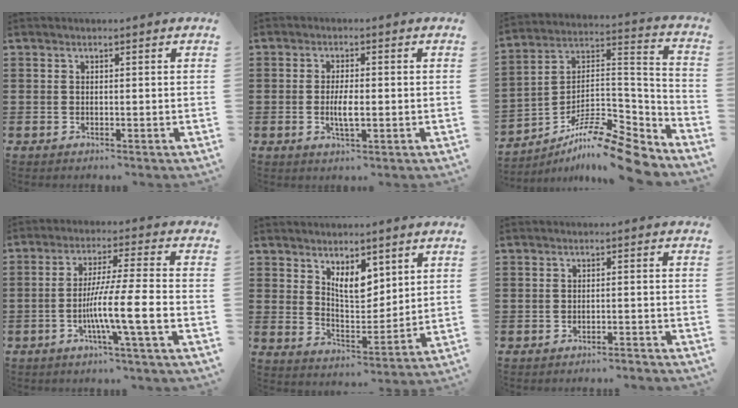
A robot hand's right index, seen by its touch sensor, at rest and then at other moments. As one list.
[{"total": 3.8, "force": [-0.6, 1.0, 3.6], "torque": [-0.070, -0.004, -0.012]}, {"total": 12.2, "force": [-10.2, 1.9, 6.3], "torque": [-0.100, 0.022, -0.199]}, {"total": 9.2, "force": [-3.3, 0.1, 8.6], "torque": [-0.156, -0.008, -0.062]}, {"total": 6.2, "force": [4.1, 2.8, 3.8], "torque": [-0.077, -0.011, 0.072]}, {"total": 1.8, "force": [-1.8, -0.3, 0.3], "torque": [-0.007, 0.000, -0.036]}]